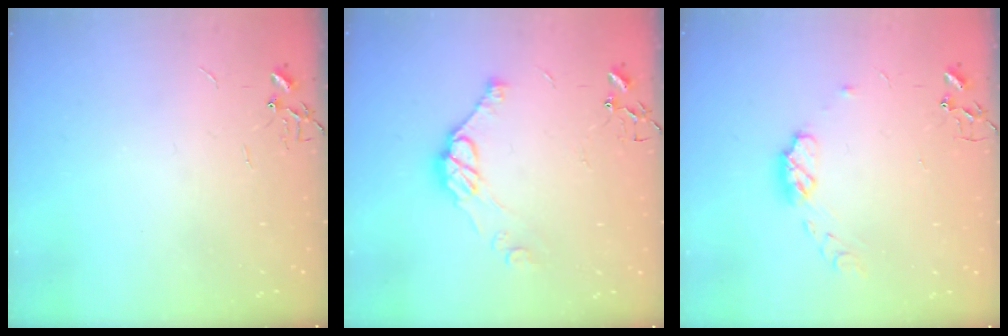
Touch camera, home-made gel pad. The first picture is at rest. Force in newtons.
{"total": 9.5, "press": 9.5, "slide": 0.4}
{"total": 7.5, "press": 7.5, "slide": 0.5}